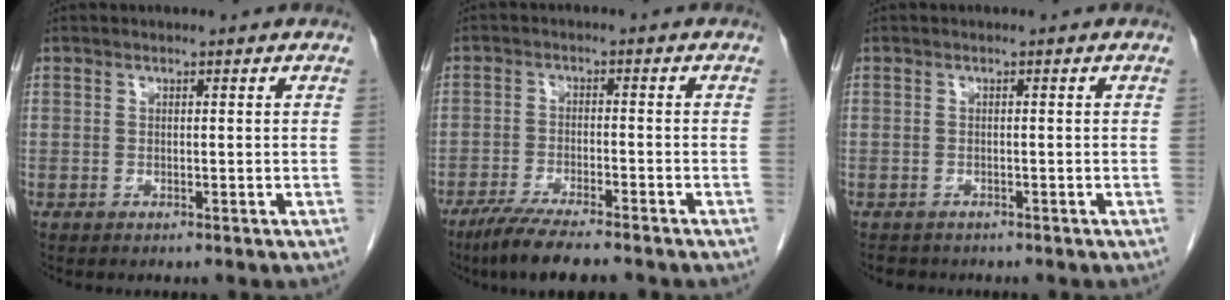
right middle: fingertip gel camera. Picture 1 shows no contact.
{"total": 8.7, "force": [-7.0, 0.8, 5.1], "torque": [-0.086, -0.021, -0.113]}
{"total": 2.2, "force": [-1.8, 1.1, 0.3], "torque": [-0.010, 0.000, -0.026]}